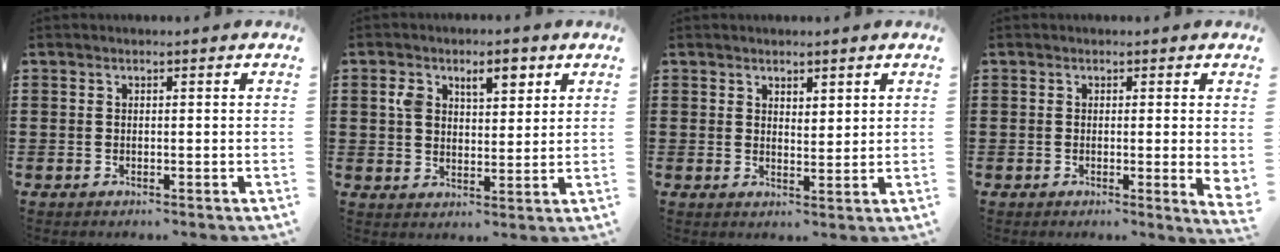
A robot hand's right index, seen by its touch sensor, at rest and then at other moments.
{"total": 5.7, "force": [2.7, 3.2, 3.8], "torque": [-0.064, 0.004, 0.040]}
{"total": 2.1, "force": [1.9, 0.9, 0.2], "torque": [-0.007, 0.008, 0.037]}
{"total": 1.7, "force": [0.1, 0.1, 1.7], "torque": [-0.025, -0.008, 0.001]}